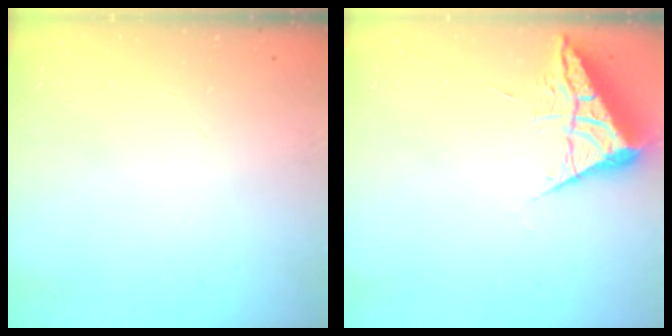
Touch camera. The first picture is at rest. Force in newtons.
{"total": 7.3, "press": 7.3, "slide": 0.5}